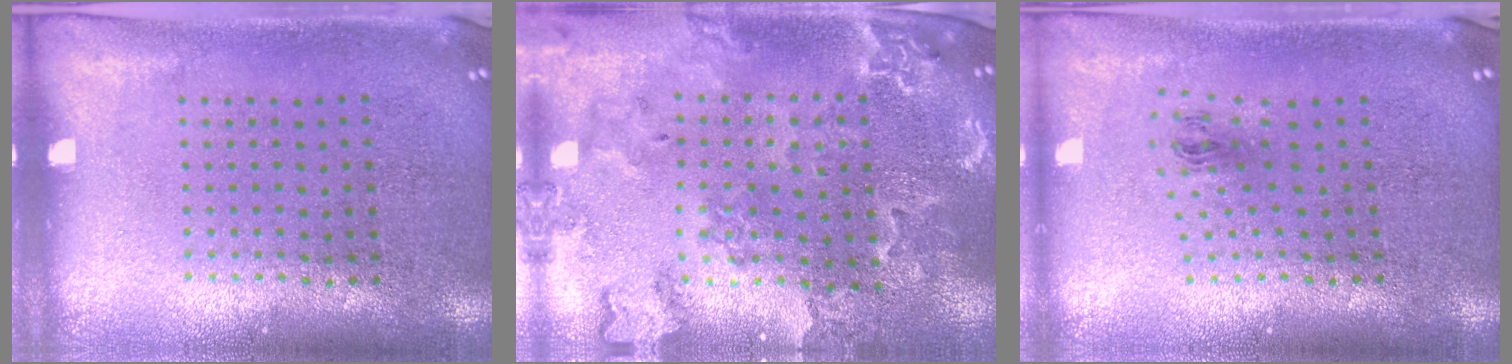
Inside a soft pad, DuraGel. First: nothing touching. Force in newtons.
{"total": 1.8, "press": 1.8, "slide": 0.3}
{"total": 1.0, "press": 0.4, "slide": 0.9}